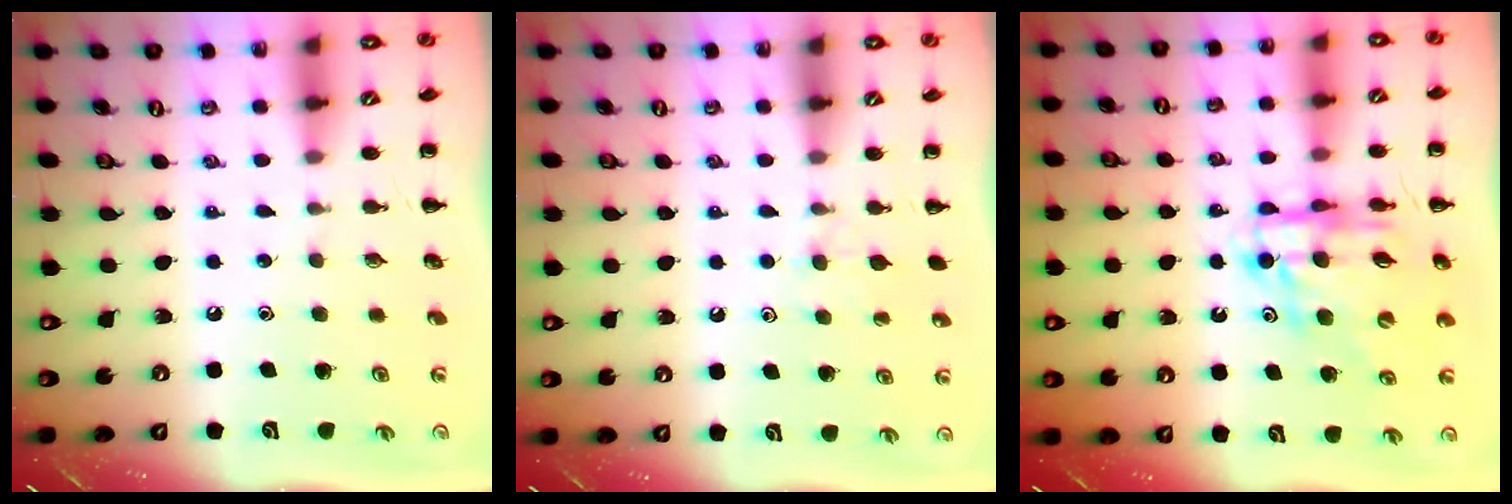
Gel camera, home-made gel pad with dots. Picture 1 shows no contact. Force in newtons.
{"total": 5.2, "press": 4.8, "slide": 1.9}
{"total": 12.3, "press": 11.7, "slide": 3.6}